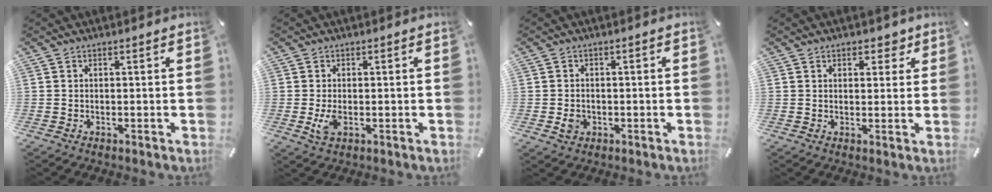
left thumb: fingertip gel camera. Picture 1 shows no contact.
{"total": 3.1, "force": [-0.5, 2.1, 2.3], "torque": [-0.045, -0.006, -0.011]}
{"total": 2.7, "force": [-0.6, 2.4, 1.0], "torque": [-0.007, 0.002, -0.012]}
{"total": 3.7, "force": [2.0, 2.7, 1.6], "torque": [0.004, -0.006, 0.026]}